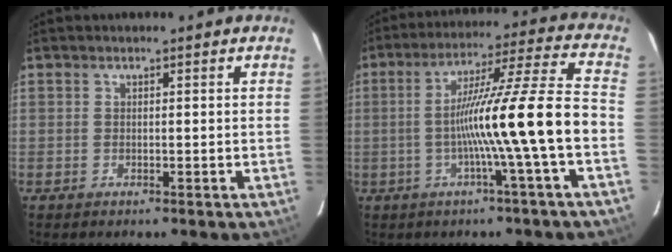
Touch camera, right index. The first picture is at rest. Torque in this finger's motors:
{"motor_torque": [2.04, -0.09, 1.01, 0.21]}